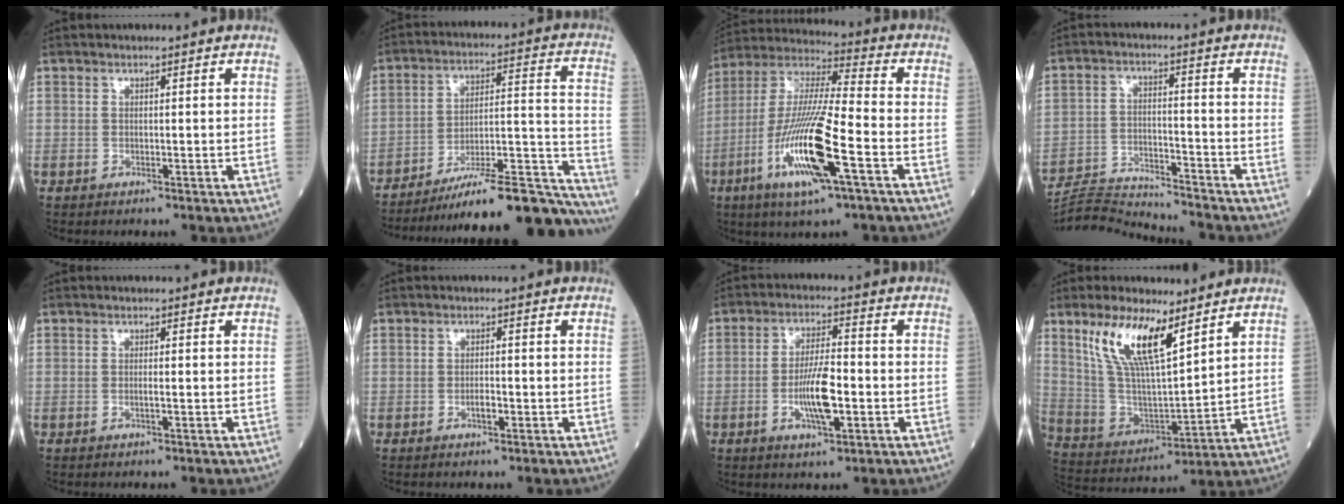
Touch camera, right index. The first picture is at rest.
{"total": 24.7, "force": [-22.3, 1.2, 10.6], "torque": [-0.086, 0.023, -0.321]}
{"total": 17.5, "force": [-6.4, 1.4, 16.2], "torque": [-0.336, -0.020, -0.117]}
{"total": 10.7, "force": [-10.7, -0.8, 0.2], "torque": [-0.007, 0.010, -0.182]}
{"total": 0.7, "force": [-0.2, -0.1, 0.6], "torque": [-0.014, 0.001, -0.002]}
{"total": 1.5, "force": [-0.6, 0.4, 1.3], "torque": [-0.024, 0.002, -0.009]}
{"total": 7.6, "force": [-2.0, 1.5, 7.2], "torque": [-0.137, 0.001, -0.034]}
{"total": 13.4, "force": [8.0, 3.2, 10.2], "torque": [-0.208, 0.007, 0.163]}